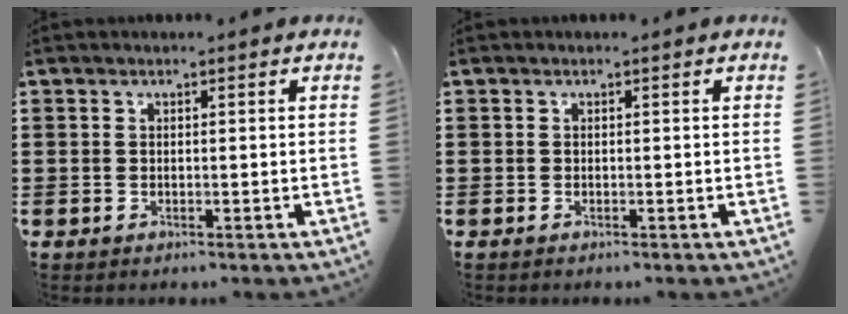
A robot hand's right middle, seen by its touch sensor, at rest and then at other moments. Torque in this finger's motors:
{"motor_torque": [-0.17, 0.20, -0.08, 0.00]}